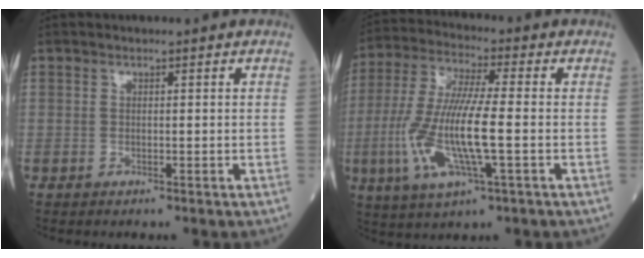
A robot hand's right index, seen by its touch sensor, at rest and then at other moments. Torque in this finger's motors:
{"motor_torque": [1.24, -0.64, 1.05, 0.21]}